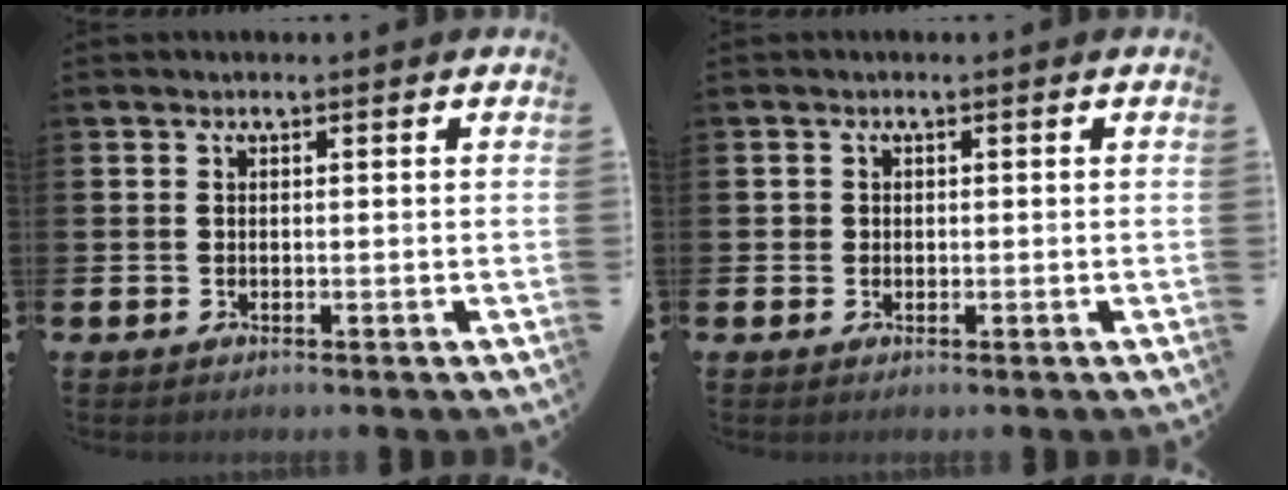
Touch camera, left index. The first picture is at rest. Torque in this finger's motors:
{"motor_torque": [0.02, 0.00, 0.00, 0.00]}